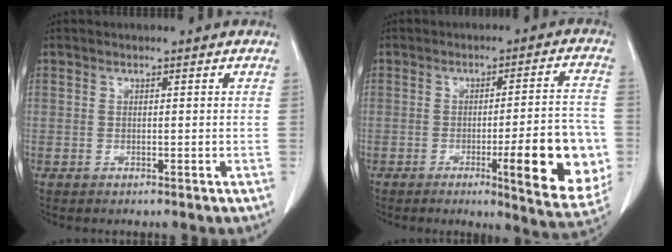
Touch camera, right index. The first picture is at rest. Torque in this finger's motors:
{"motor_torque": [1.24, -0.30, 0.81, 0.11]}